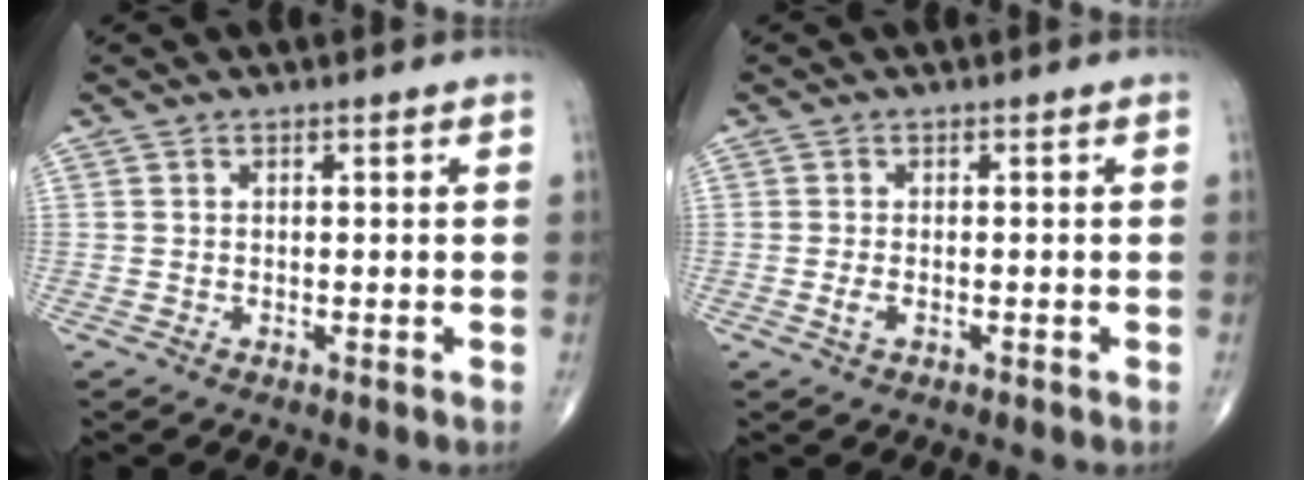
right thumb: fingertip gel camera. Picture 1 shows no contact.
{"total": 1.6, "force": [-0.5, 0.8, 1.2], "torque": [-0.025, 0.001, -0.008]}